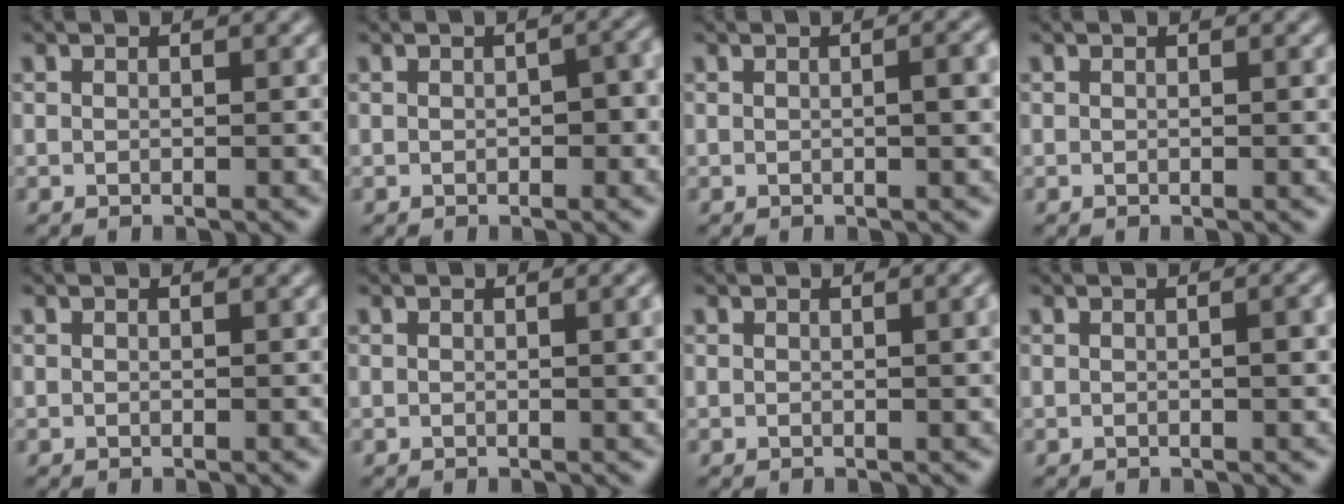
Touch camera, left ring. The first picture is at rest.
{"total": 2.5, "force": [-0.1, 1.3, 2.2], "torque": [-0.026, 0.000, -0.002]}
{"total": 2.6, "force": [0.1, 0.7, 2.5], "torque": [-0.033, 0.004, 0.000]}
{"total": 0.6, "force": [0.0, 0.1, 0.6], "torque": [-0.007, -0.001, 0.000]}
{"total": 0.0}
{"total": 2.1, "force": [0.2, 0.6, 2.0], "torque": [-0.020, 0.002, 0.000]}
{"total": 1.5, "force": [0.2, 0.4, 1.5], "torque": [-0.018, 0.003, 0.001]}
{"total": 1.5, "force": [0.0, 0.3, 1.5], "torque": [-0.021, 0.002, 0.002]}